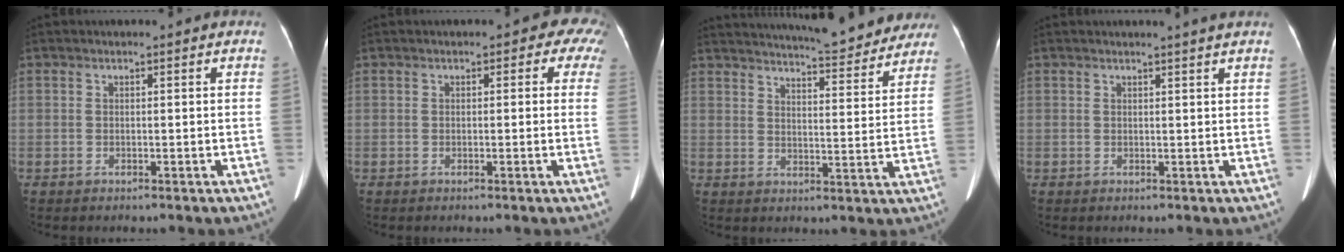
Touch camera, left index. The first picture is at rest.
{"total": 4.4, "force": [1.8, 2.7, 3.0], "torque": [-0.010, 0.012, 0.007]}
{"total": 19.5, "force": [17.9, 2.9, 7.1], "torque": [-0.103, -0.012, 0.224]}
{"total": 2.5, "force": [2.3, -0.7, 0.9], "torque": [-0.017, -0.001, 0.026]}